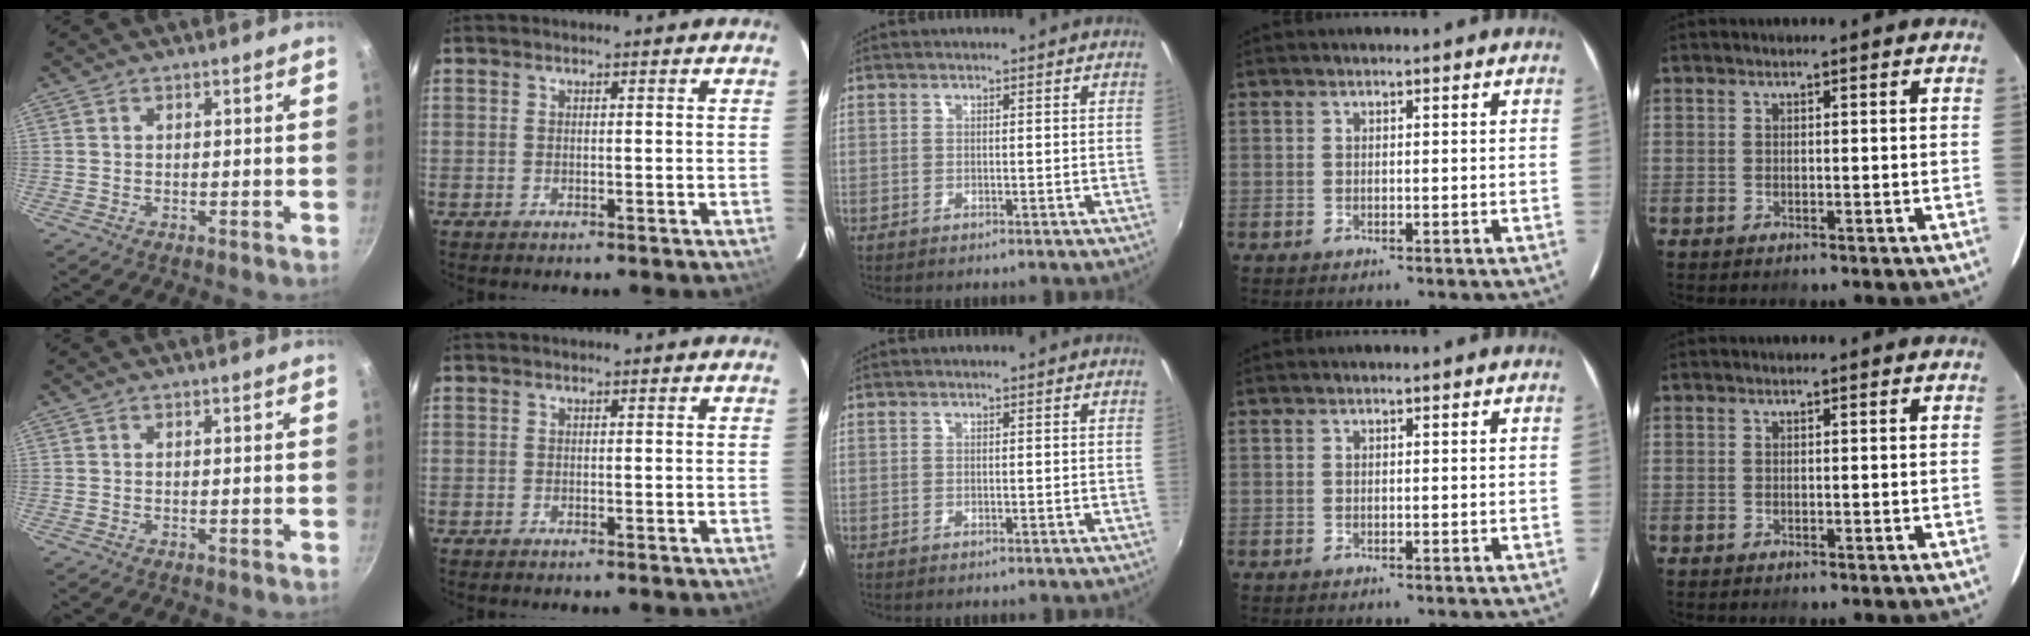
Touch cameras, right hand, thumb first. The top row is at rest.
{}